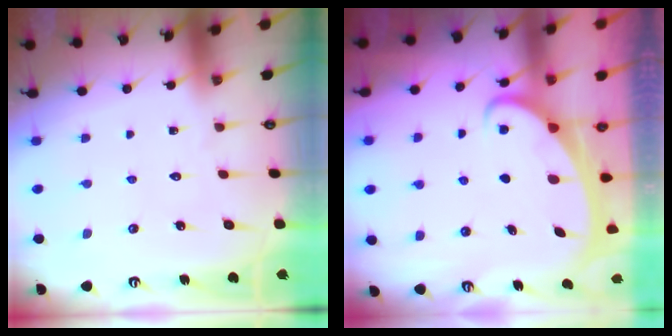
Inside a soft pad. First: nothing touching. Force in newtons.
{"total": 2.1, "press": 2.0, "slide": 0.3}